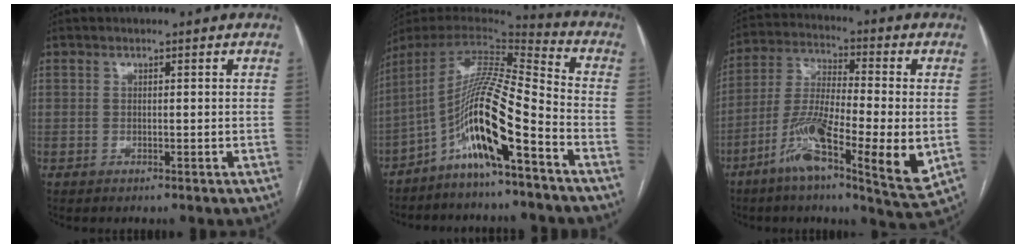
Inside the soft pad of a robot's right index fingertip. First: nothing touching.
{"total": 14.5, "force": [-7.2, 0.5, 12.6], "torque": [-0.235, 0.009, -0.135]}
{"total": 16.2, "force": [-5.1, 2.4, 15.2], "torque": [-0.281, -0.016, -0.092]}